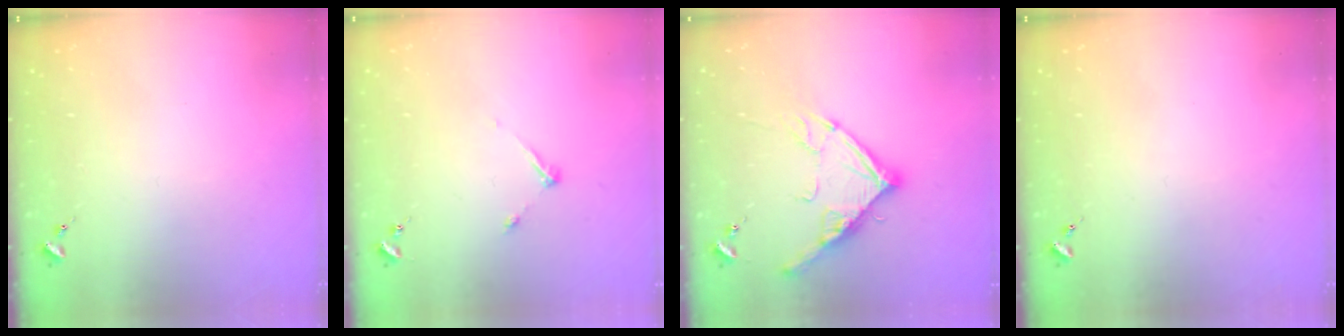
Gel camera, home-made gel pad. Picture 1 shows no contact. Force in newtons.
{"total": 4.8, "press": 4.8, "slide": 0.6}
{"total": 14.5, "press": 14.4, "slide": 1.4}
{"total": 0.0}